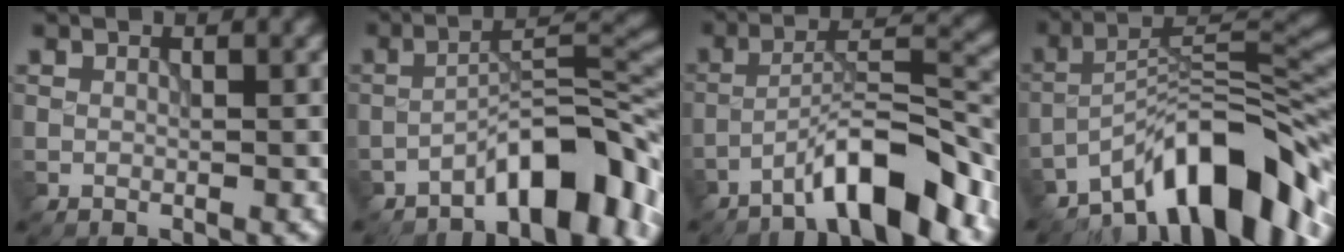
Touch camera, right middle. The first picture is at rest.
{"total": 8.3, "force": [-5.4, 2.6, 5.7], "torque": [-0.067, 0.018, -0.093]}
{"total": 7.7, "force": [-5.3, 1.4, 5.4], "torque": [-0.085, 0.020, -0.090]}
{"total": 12.7, "force": [-8.7, 3.9, 8.4], "torque": [-0.108, 0.021, -0.164]}